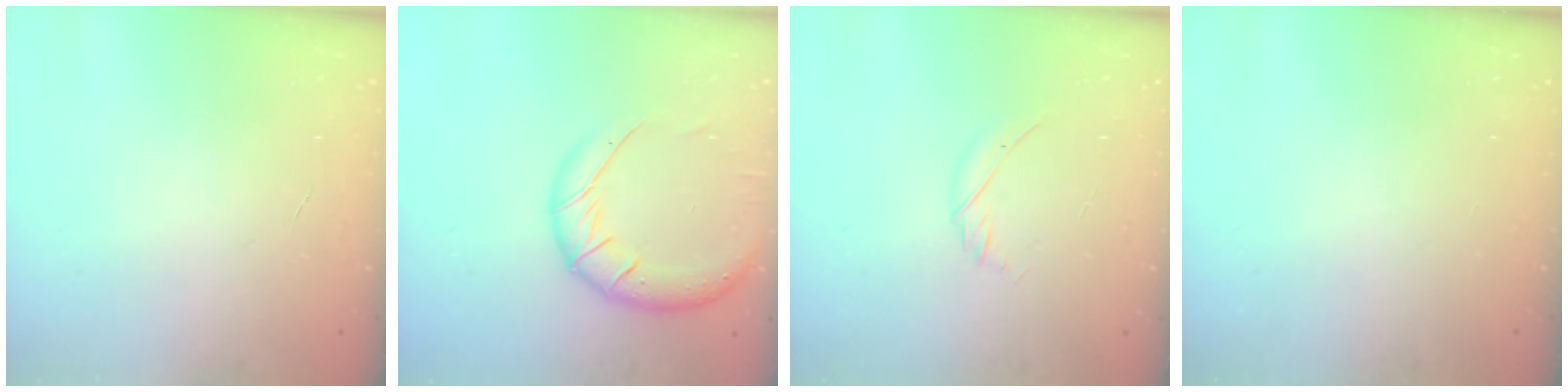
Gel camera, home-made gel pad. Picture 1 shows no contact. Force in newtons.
{"total": 15.9, "press": 15.5, "slide": 3.4}
{"total": 5.2, "press": 5.1, "slide": 1.0}
{"total": 0.0}